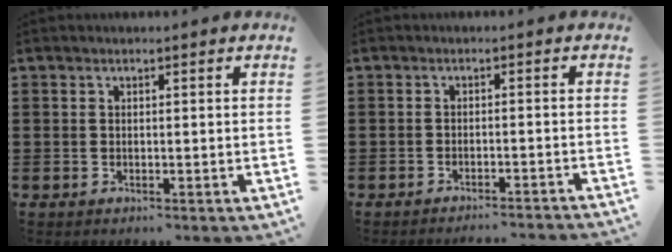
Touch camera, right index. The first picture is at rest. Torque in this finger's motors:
{"motor_torque": [-0.04, 0.20, 0.05, 0.02]}